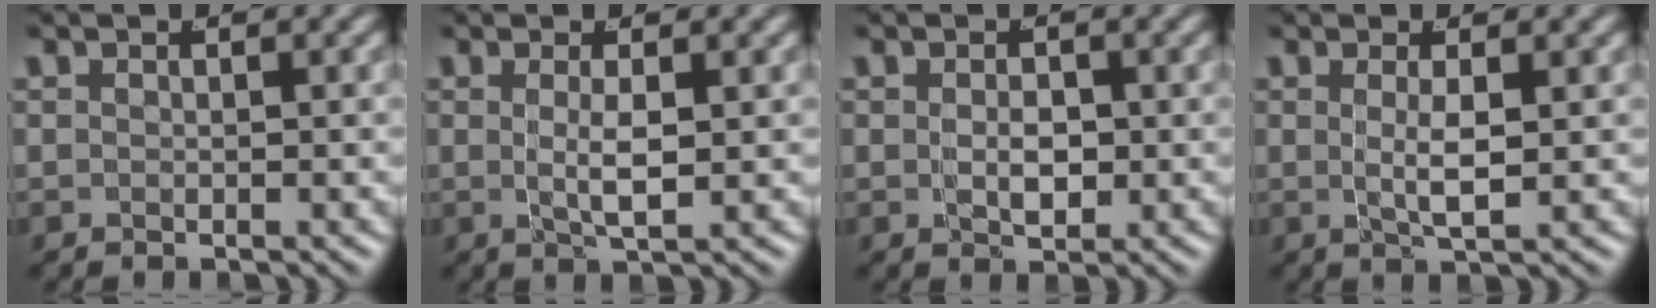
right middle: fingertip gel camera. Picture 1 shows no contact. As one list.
[{"total": 2.4, "force": [0.0, 0.1, 2.4], "torque": [-0.049, -0.014, 0.008]}, {"total": 1.7, "force": [-0.1, 0.8, 1.6], "torque": [-0.030, -0.013, 0.008]}, {"total": 2.5, "force": [0.0, 0.1, 2.5], "torque": [-0.051, -0.014, 0.010]}]